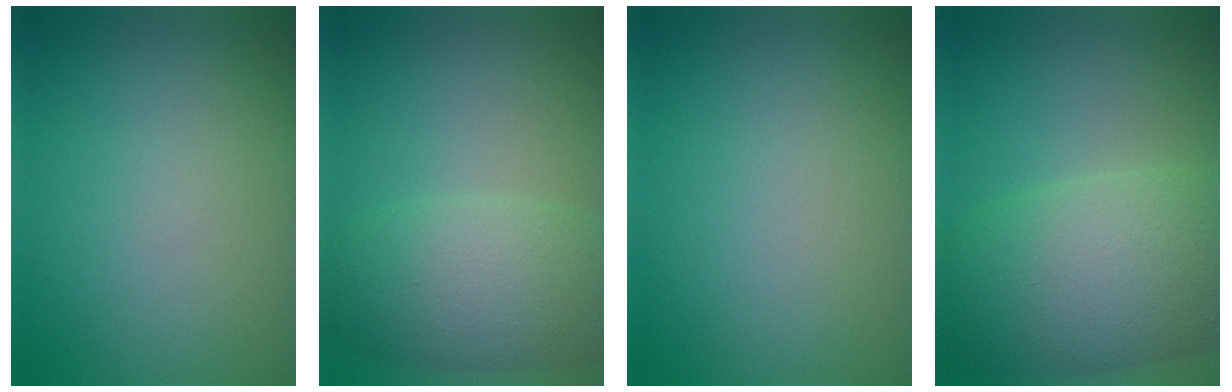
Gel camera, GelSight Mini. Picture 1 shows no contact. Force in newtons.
{"total": 6.3, "press": 6.3, "slide": 0.4}
{"total": 0.0}
{"total": 10.7, "press": 10.7, "slide": 0.6}